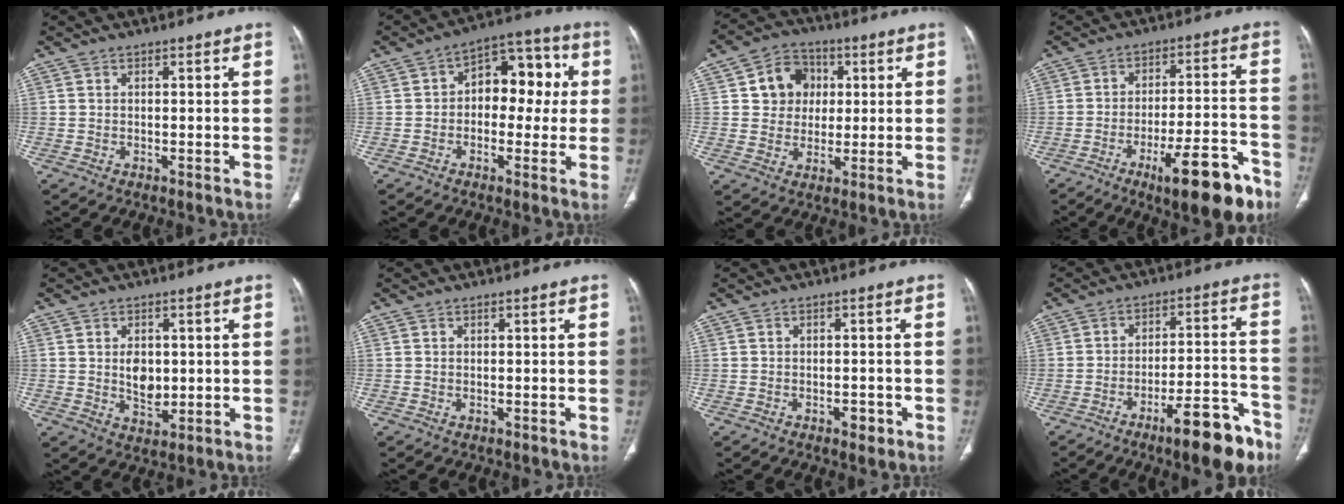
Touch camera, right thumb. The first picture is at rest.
{"total": 12.2, "force": [1.1, 7.9, 9.2], "torque": [-0.077, 0.037, 0.004]}
{"total": 9.4, "force": [2.2, 8.3, 3.9], "torque": [-0.020, 0.001, 0.031]}
{"total": 15.1, "force": [-9.3, 4.0, 11.1], "torque": [-0.149, 0.067, -0.139]}
{"total": 5.6, "force": [0.6, 3.7, 4.1], "torque": [-0.053, -0.009, 0.016]}
{"total": 0.0}
{"total": 2.4, "force": [-1.2, 1.4, 1.6], "torque": [-0.015, 0.005, -0.012]}
{"total": 13.4, "force": [-8.7, 3.5, 9.6], "torque": [-0.127, 0.068, -0.133]}